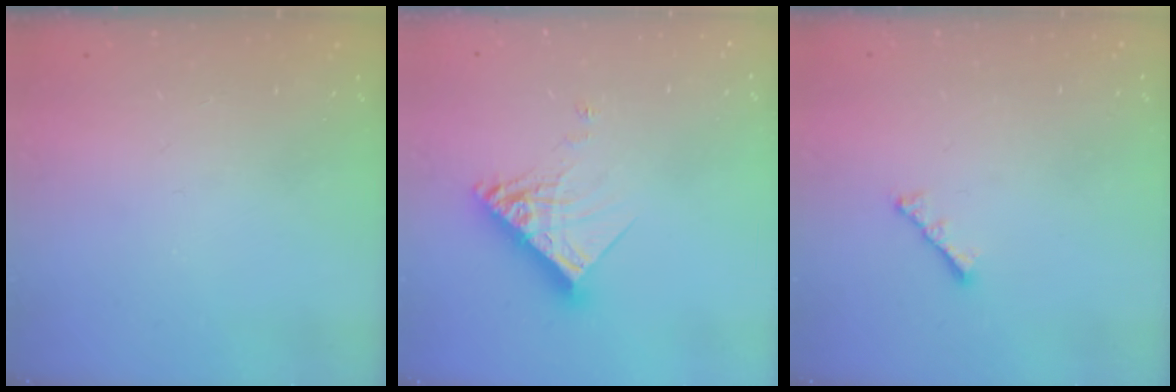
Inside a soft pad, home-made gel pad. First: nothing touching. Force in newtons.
{"total": 12.3, "press": 12.3, "slide": 0.9}
{"total": 2.4, "press": 2.3, "slide": 0.6}